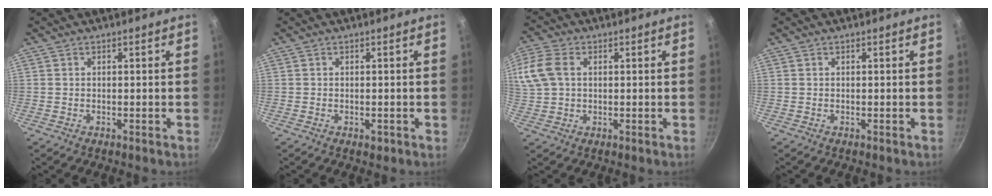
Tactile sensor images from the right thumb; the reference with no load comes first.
{"total": 1.2, "force": [-0.5, 0.7, 0.8], "torque": [-0.011, 0.001, -0.006]}
{"total": 12.6, "force": [2.9, 9.2, 8.0], "torque": [-0.197, 0.028, 0.054]}
{"total": 0.0}